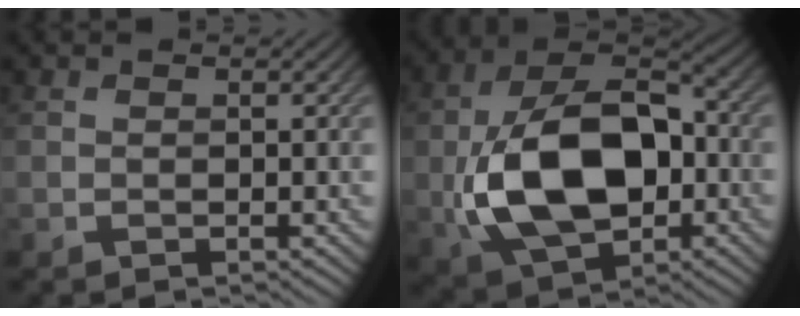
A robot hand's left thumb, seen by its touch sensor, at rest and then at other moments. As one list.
[{"total": 15.1, "force": [-2.5, 9.5, 11.5], "torque": [-0.233, -0.015, -0.048]}]